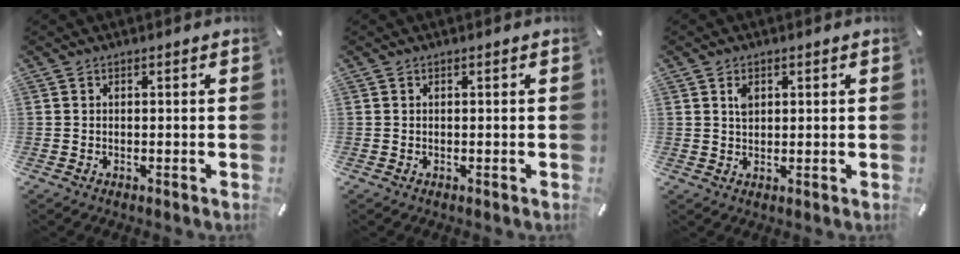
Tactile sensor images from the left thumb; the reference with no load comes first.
{"total": 0.0}
{"total": 2.4, "force": [1.1, 1.5, 1.5], "torque": [-0.017, -0.006, 0.017]}